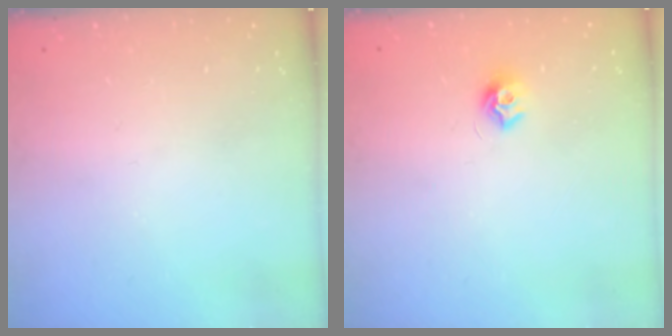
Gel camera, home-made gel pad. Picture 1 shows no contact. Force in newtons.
{"total": 7.6, "press": 7.6, "slide": 0.6}